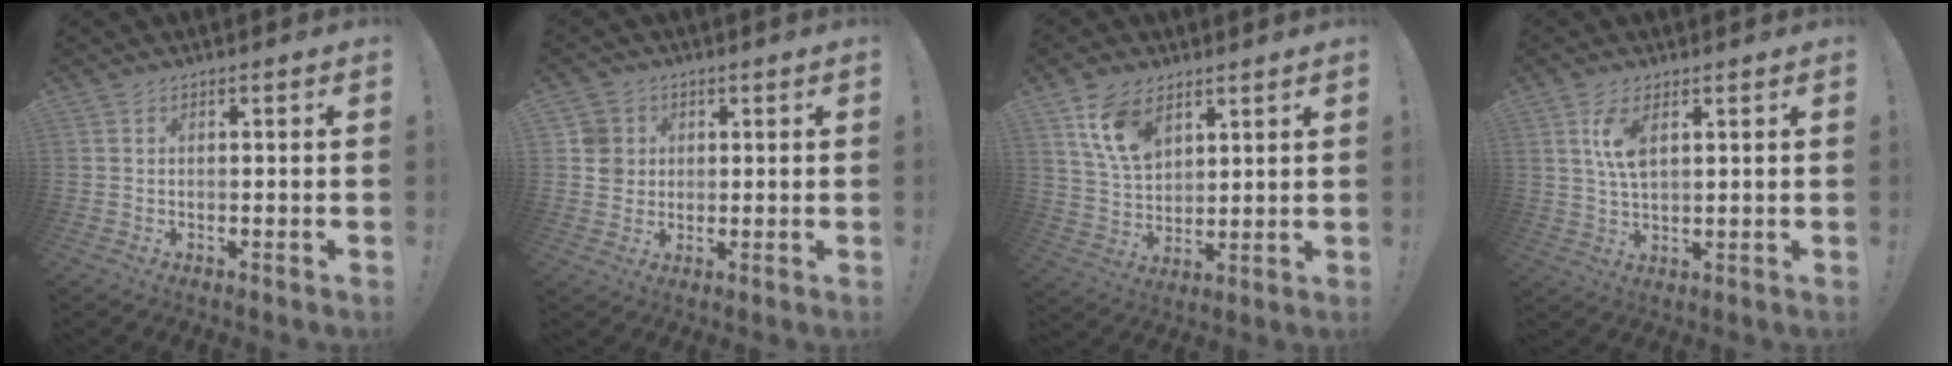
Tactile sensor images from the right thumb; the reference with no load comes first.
{"total": 5.9, "force": [1.2, 5.6, 1.2], "torque": [-0.011, -0.004, 0.024]}
{"total": 11.7, "force": [6.6, 7.2, 6.4], "torque": [-0.121, -0.017, 0.133]}
{"total": 6.9, "force": [2.7, 3.1, 5.5], "torque": [-0.109, -0.011, 0.042]}